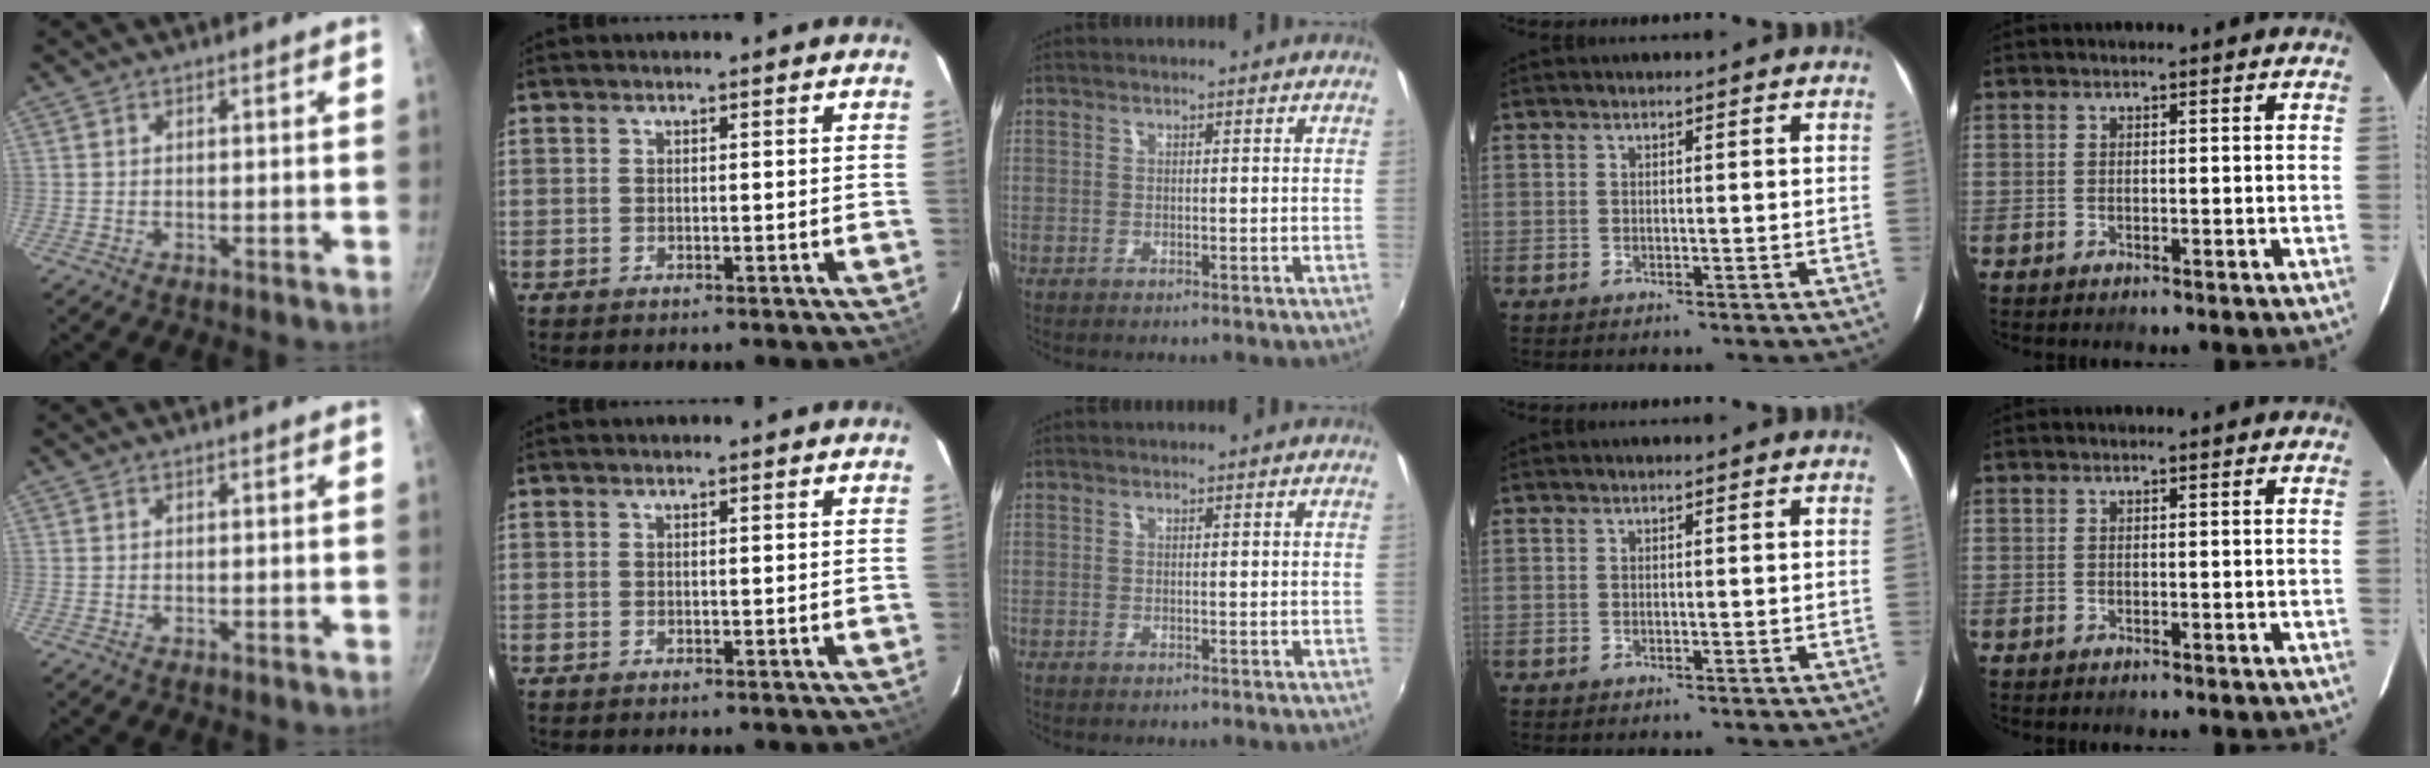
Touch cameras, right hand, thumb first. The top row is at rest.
{}